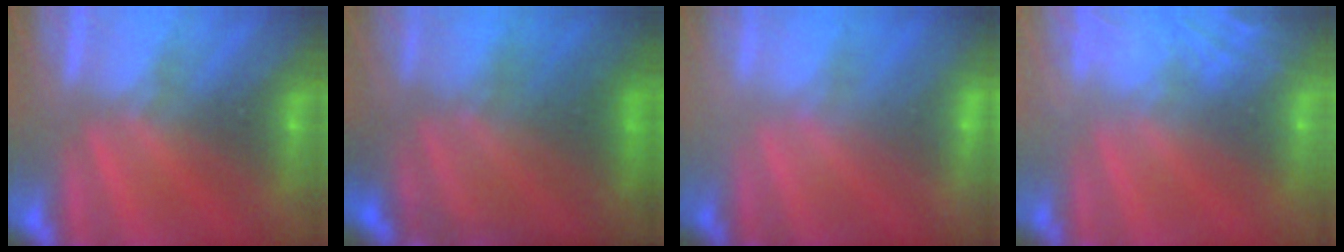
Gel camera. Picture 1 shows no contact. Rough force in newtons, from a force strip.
{"total": 7.3}
{"total": 2.8}
{"total": 7.5}